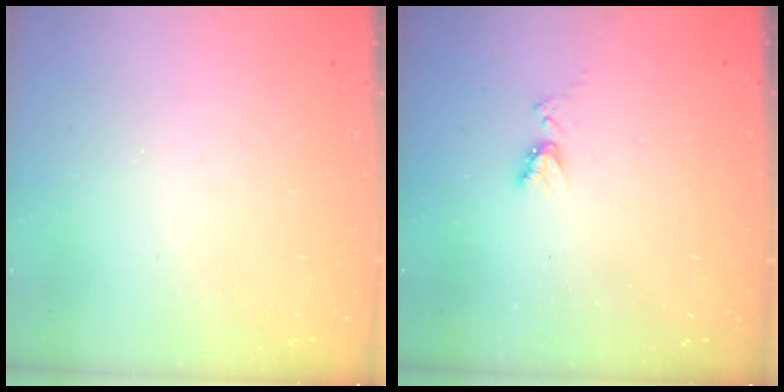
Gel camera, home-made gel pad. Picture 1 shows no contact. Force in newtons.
{"total": 4.4, "press": 4.4, "slide": 0.6}